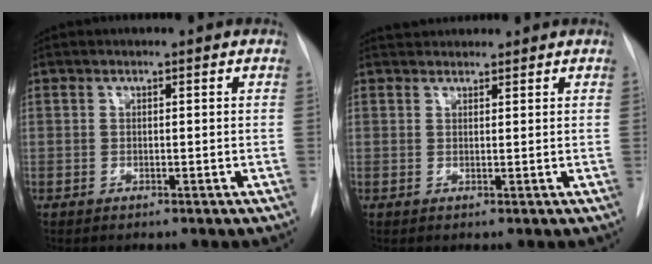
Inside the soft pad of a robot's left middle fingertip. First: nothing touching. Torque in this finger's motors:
{"motor_torque": [0.17, -0.19, -0.02, 0.00]}